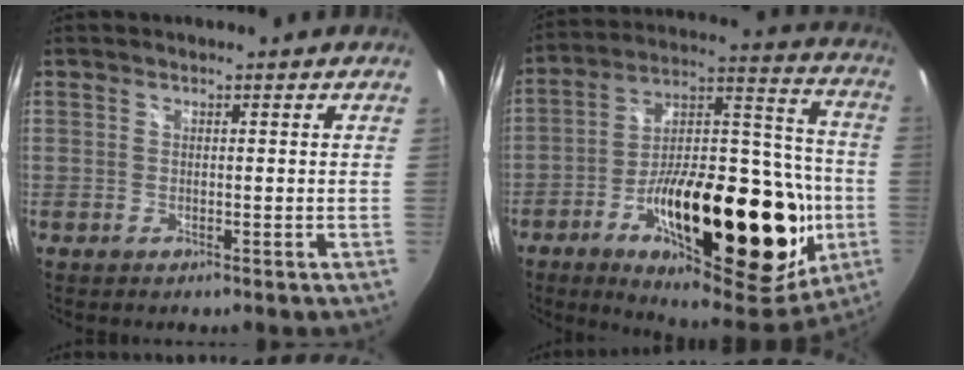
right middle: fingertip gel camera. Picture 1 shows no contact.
{"total": 33.6, "force": [-11.4, 14.2, 28.3], "torque": [-0.412, 0.017, -0.162]}